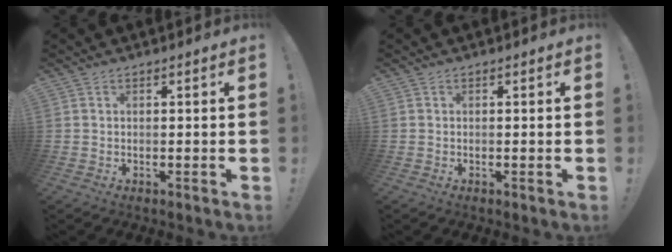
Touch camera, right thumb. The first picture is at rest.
{"total": 0.0}